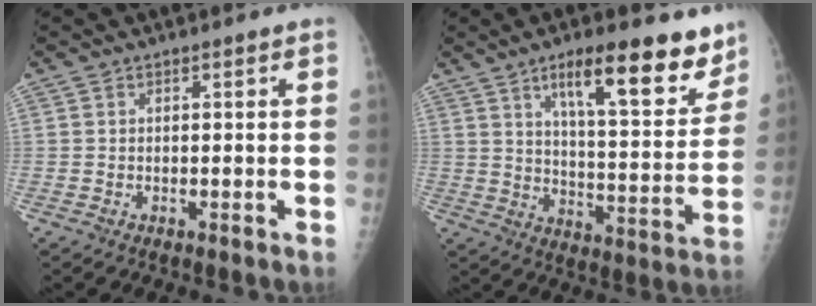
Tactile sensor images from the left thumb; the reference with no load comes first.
{"total": 17.7, "force": [11.2, 5.1, 12.7], "torque": [-0.140, -0.063, 0.174]}